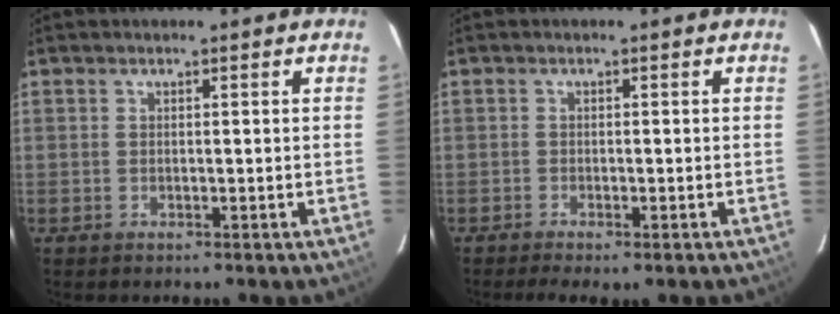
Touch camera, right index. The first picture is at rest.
{"total": 3.4, "force": [-2.5, 0.7, 2.1], "torque": [-0.051, -0.011, -0.041]}